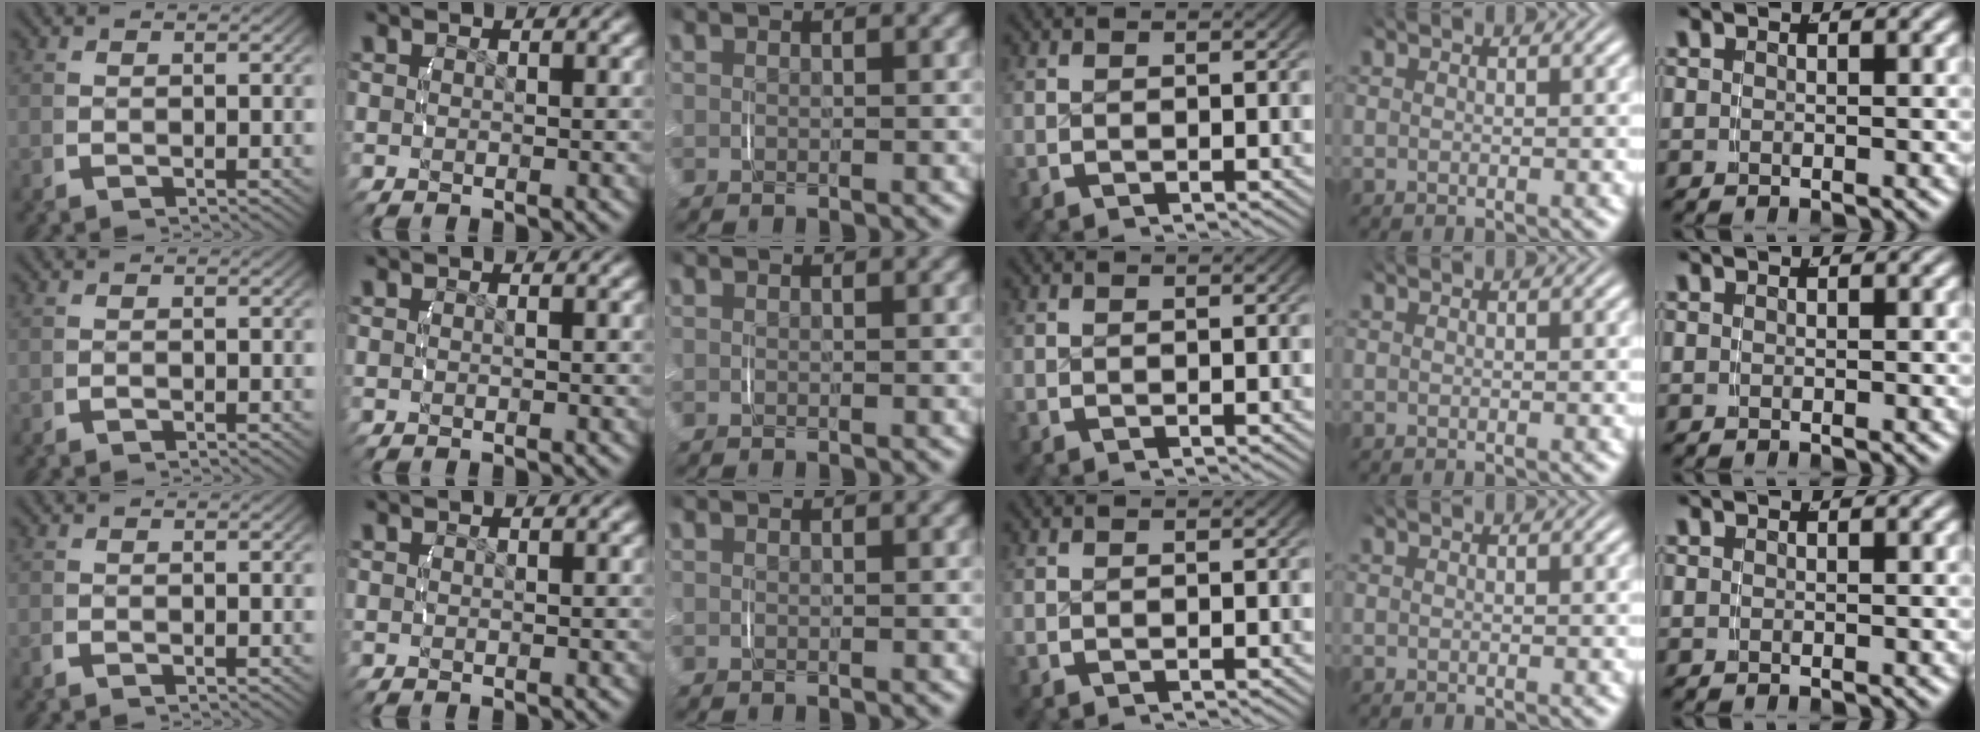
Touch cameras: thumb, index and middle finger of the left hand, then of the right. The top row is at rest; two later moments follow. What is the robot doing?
{"motion": "lift_and_place", "object": "small bumper sticker"}